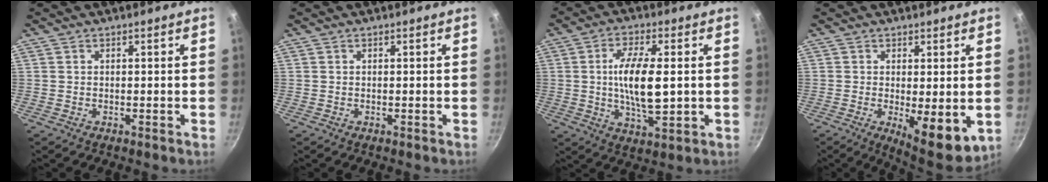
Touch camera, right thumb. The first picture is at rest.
{"total": 0.0}
{"total": 11.8, "force": [0.3, 4.3, 11.0], "torque": [-0.197, 0.001, 0.009]}
{"total": 9.2, "force": [-1.2, 3.2, 8.5], "torque": [-0.103, -0.016, -0.005]}